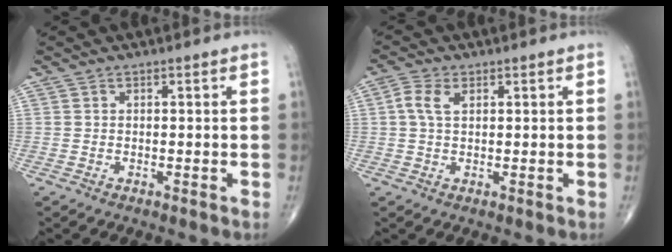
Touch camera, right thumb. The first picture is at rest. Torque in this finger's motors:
{"motor_torque": [0.45, 0.50, -0.01, -0.01, 0.00]}